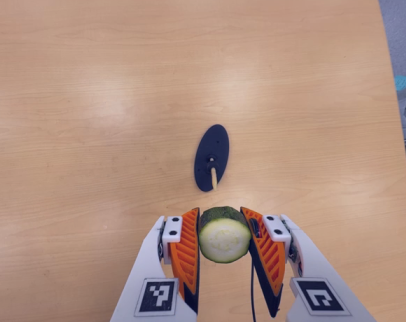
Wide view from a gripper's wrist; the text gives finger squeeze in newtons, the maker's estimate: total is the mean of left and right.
{"total": 10.9, "left": 9.6, "right": 12.2}